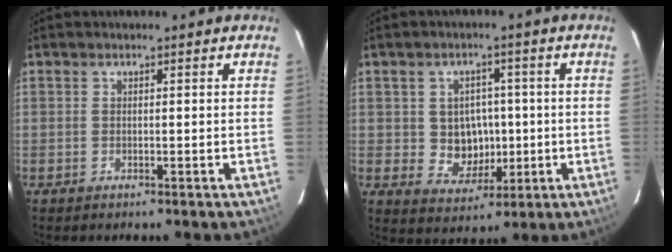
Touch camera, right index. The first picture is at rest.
{"total": 7.3, "force": [-0.2, 6.7, 2.9], "torque": [-0.062, 0.010, 0.014]}